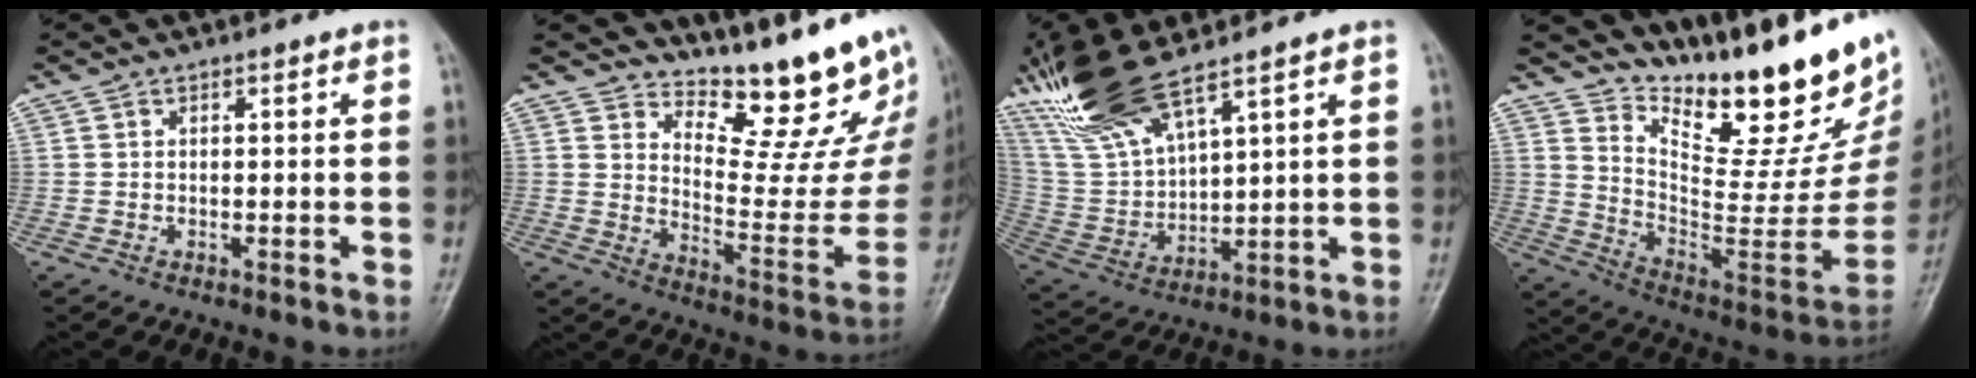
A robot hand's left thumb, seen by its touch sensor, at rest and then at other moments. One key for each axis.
{"total": 18.5, "fx": 15.3, "fy": 5.6, "fz": 8.8, "tx": -0.070, "ty": -0.144, "tz": 0.208}
{"total": 14.8, "fx": 10.8, "fy": 3.7, "fz": 9.4, "tx": -0.194, "ty": -0.042, "tz": 0.229}
{"total": 26.7, "fx": 20.7, "fy": 7.8, "fz": 15.0, "tx": -0.186, "ty": -0.150, "tz": 0.310}